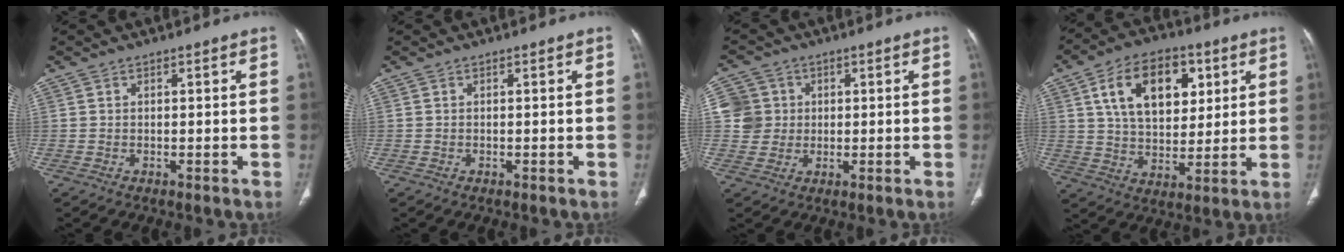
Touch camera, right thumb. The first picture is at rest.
{"total": 2.7, "force": [-1.6, 2.0, 0.8], "torque": [-0.009, 0.013, -0.028]}
{"total": 6.1, "force": [1.0, 5.9, 1.2], "torque": [0.001, 0.005, 0.017]}
{"total": 16.8, "force": [6.0, 10.5, 11.7], "torque": [-0.153, -0.011, 0.104]}